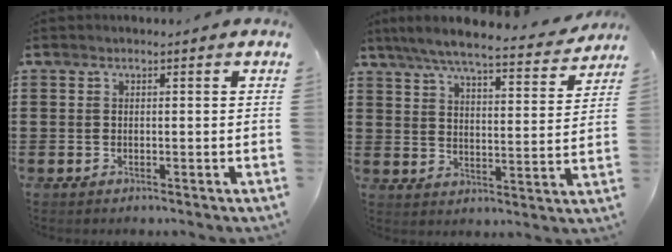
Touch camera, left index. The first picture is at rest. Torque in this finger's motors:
{"motor_torque": [0.99, -1.15, 0.85, 0.21]}